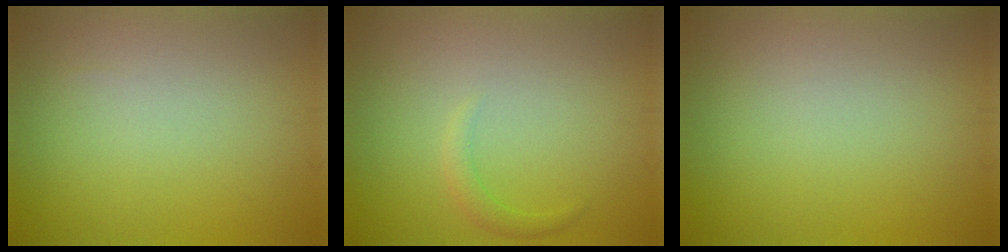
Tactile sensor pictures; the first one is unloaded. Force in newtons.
{"total": 1.2, "press": 1.2, "slide": 0.1}
{"total": 0.0}